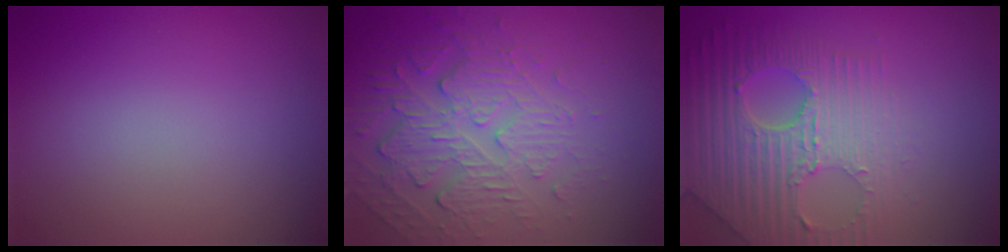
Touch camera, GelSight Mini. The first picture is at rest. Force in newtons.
{"total": 5.3, "press": 3.7, "slide": 3.7}
{"total": 7.3, "press": 5.4, "slide": 4.9}